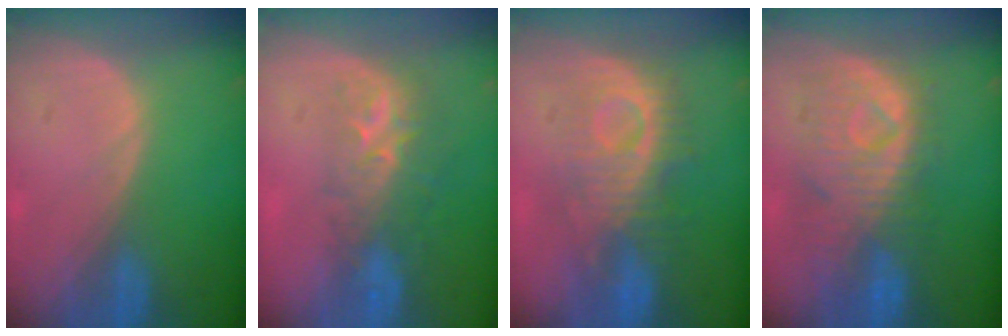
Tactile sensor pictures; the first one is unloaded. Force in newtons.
{"total": 8.7, "press": 7.2, "slide": 5.0}
{"total": 8.9, "press": 8.9, "slide": 0.6}
{"total": 9.8, "press": 9.1, "slide": 3.6}